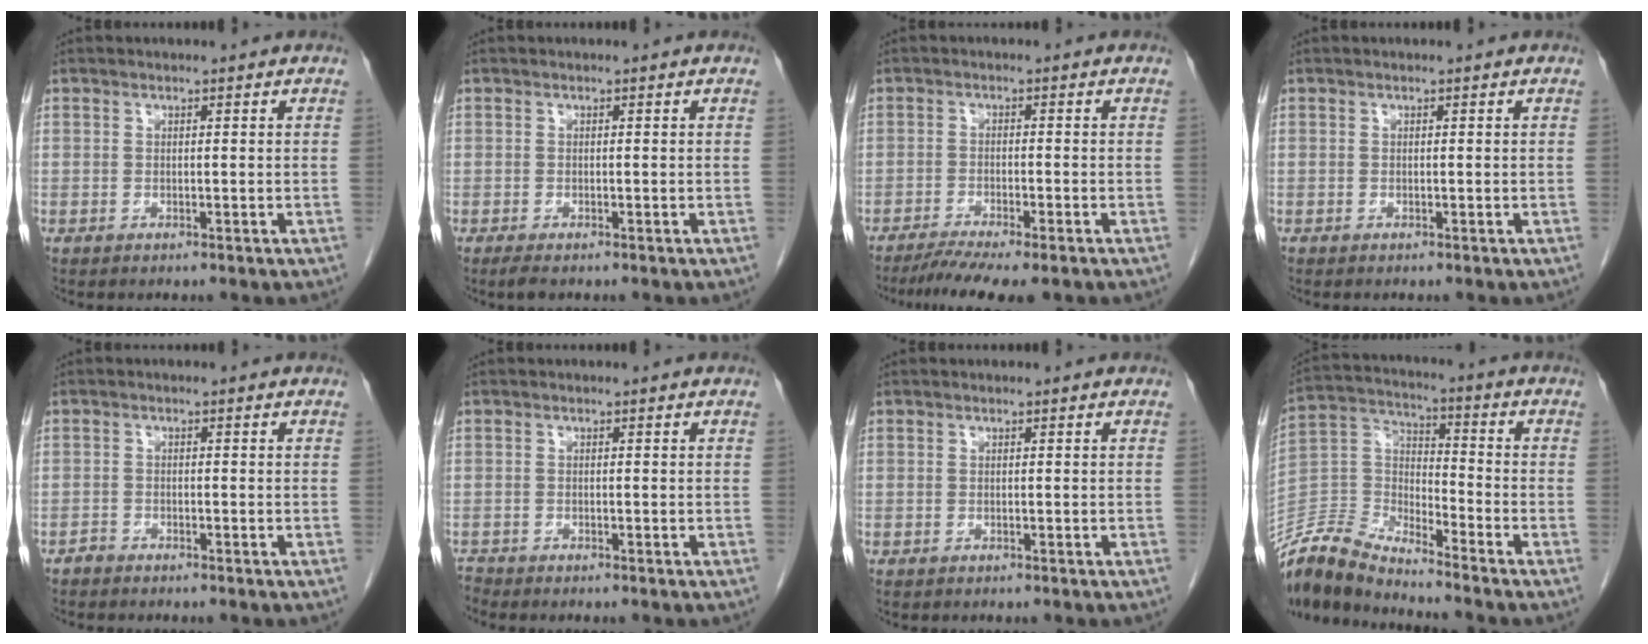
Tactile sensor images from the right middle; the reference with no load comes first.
{"total": 1.3, "force": [-1.0, 0.4, 0.8], "torque": [-0.021, -0.005, -0.015]}
{"total": 7.4, "force": [-5.9, 0.5, 4.6], "torque": [-0.069, -0.013, -0.092]}
{"total": 0.0}
{"total": 0.9, "force": [-0.9, 0.3, 0.0], "torque": [-0.003, 0.000, -0.020]}
{"total": 0.9, "force": [-0.9, 0.0, -0.2], "torque": [0.000, -0.007, -0.019]}
{"total": 0.0}
{"total": 12.1, "force": [-11.8, 0.7, 2.6], "torque": [-0.058, 0.016, -0.237]}